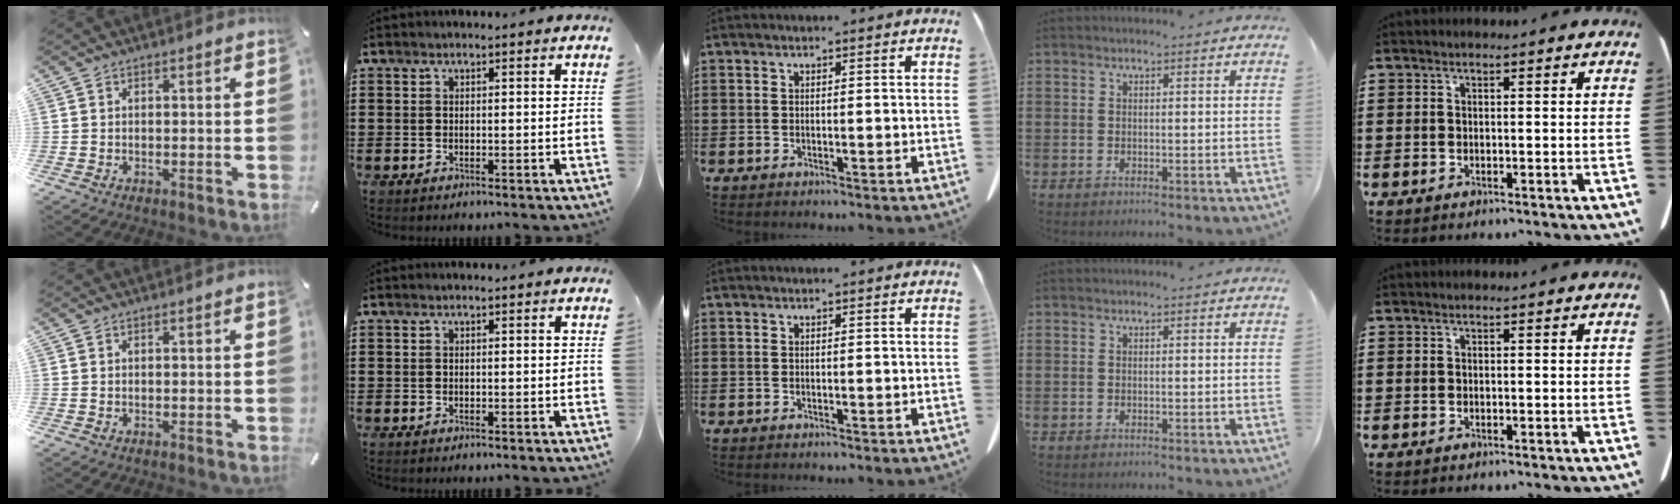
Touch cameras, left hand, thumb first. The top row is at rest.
{}